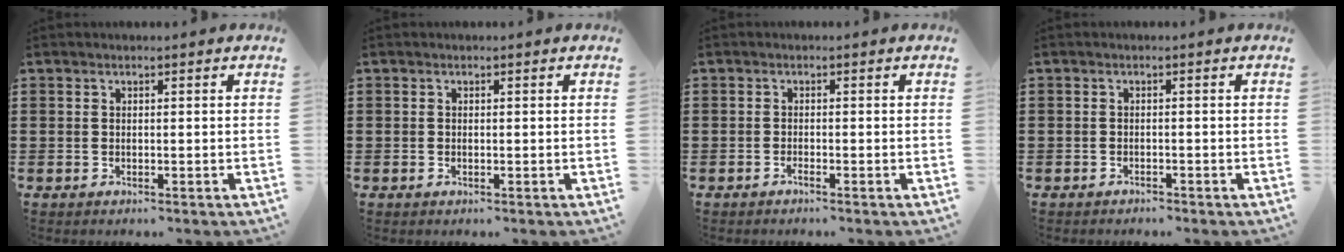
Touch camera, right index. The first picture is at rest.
{"total": 0.0}
{"total": 0.8, "force": [-0.7, 0.0, 0.4], "torque": [-0.009, -0.002, -0.014]}
{"total": 1.0, "force": [-1.0, 0.2, 0.0], "torque": [-0.004, 0.001, -0.022]}